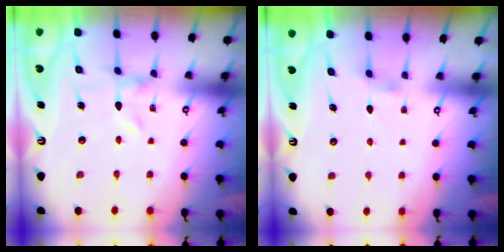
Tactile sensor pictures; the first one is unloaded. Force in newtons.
{"total": 2.5, "press": 2.5, "slide": 0.4}